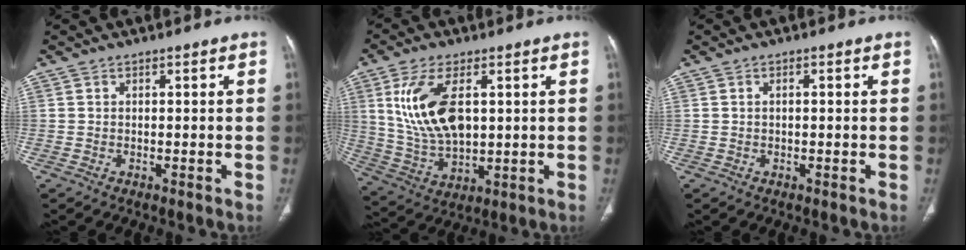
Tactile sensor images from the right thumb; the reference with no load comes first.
{"total": 14.4, "force": [3.5, 7.5, 11.7], "torque": [-0.235, -0.013, 0.080]}
{"total": 0.7, "force": [0.1, 0.3, 0.6], "torque": [-0.016, 0.004, 0.003]}